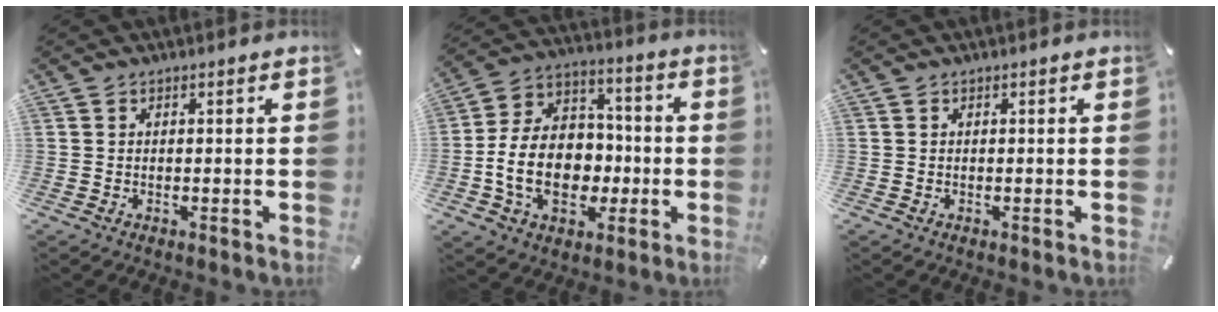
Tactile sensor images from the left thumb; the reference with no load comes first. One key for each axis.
{"total": 16.4, "fx": -3.8, "fy": 12.4, "fz": 10.1, "tx": -0.211, "ty": 0.023, "tz": -0.064}
{"total": 0.0}